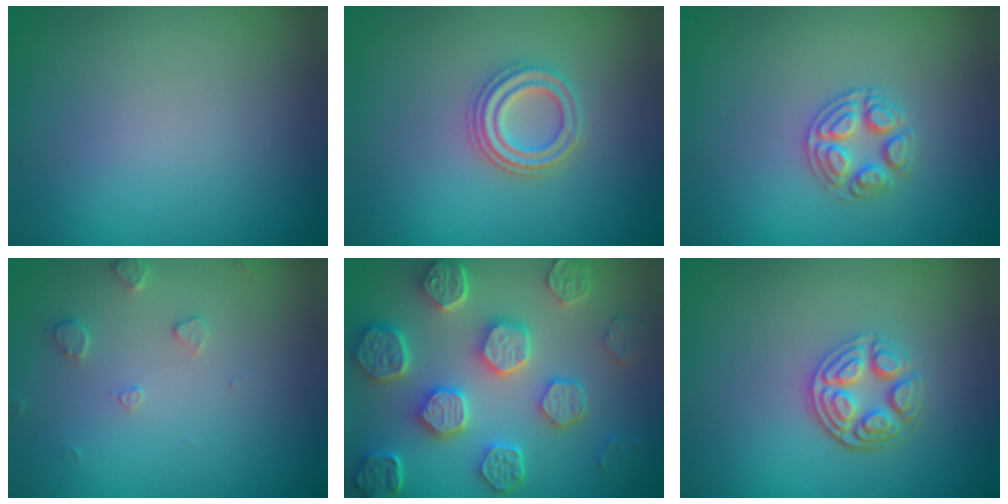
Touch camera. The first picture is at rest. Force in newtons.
{"total": 2.9, "press": 2.7, "slide": 1.2}
{"total": 2.6, "press": 2.5, "slide": 0.5}
{"total": 1.5, "press": 1.5, "slide": 0.3}
{"total": 8.1, "press": 6.5, "slide": 4.8}
{"total": 3.9, "press": 3.2, "slide": 2.3}